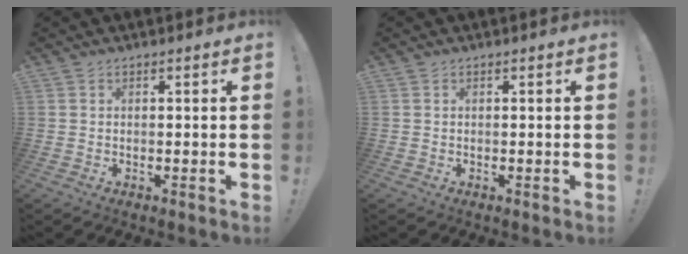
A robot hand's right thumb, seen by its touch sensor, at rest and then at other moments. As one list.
[{"total": 0.0}]